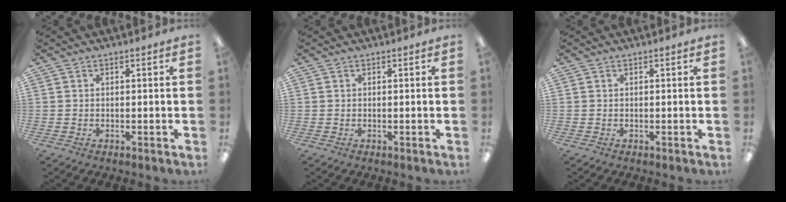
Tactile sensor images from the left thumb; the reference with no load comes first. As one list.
[{"total": 0.0}, {"total": 0.0}]